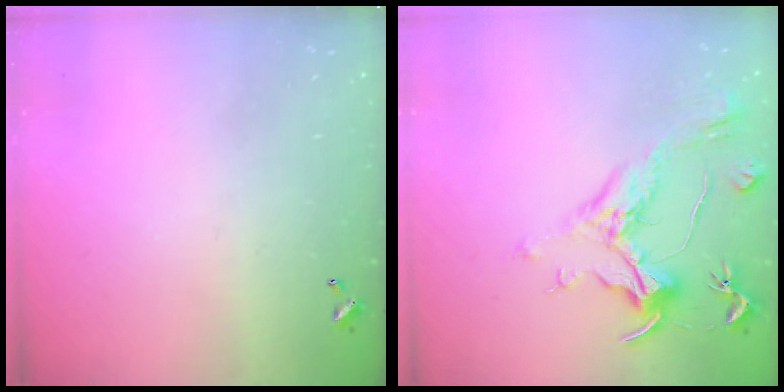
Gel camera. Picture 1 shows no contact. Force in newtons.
{"total": 1.1, "press": 0.1, "slide": 1.1}